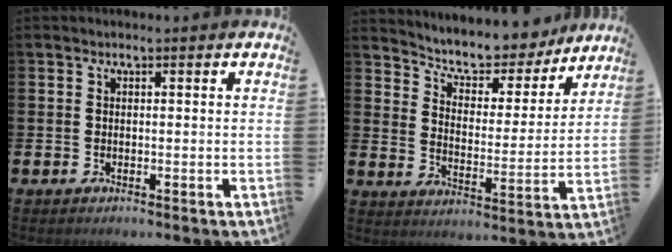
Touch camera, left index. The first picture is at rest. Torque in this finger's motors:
{"motor_torque": [1.07, -1.07, 0.27, 0.07]}